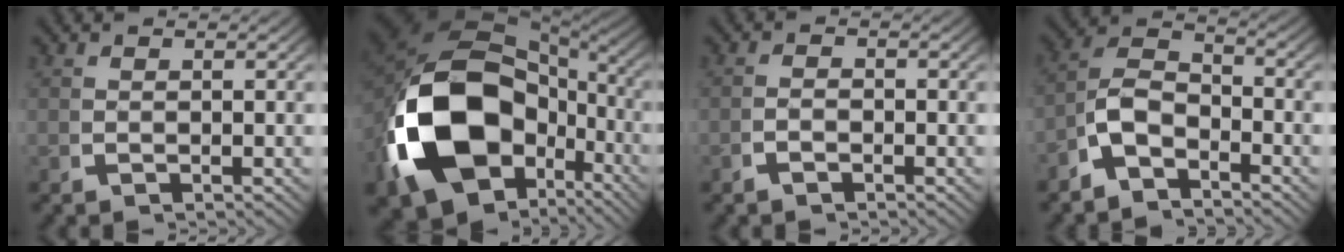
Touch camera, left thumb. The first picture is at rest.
{"total": 22.7, "force": [-2.8, 15.4, 16.4], "torque": [-0.358, -0.073, -0.015]}
{"total": 1.1, "force": [-0.9, 0.4, 0.4], "torque": [-0.007, -0.003, -0.020]}
{"total": 6.9, "force": [-1.8, 5.2, 4.2], "torque": [-0.081, -0.016, -0.043]}